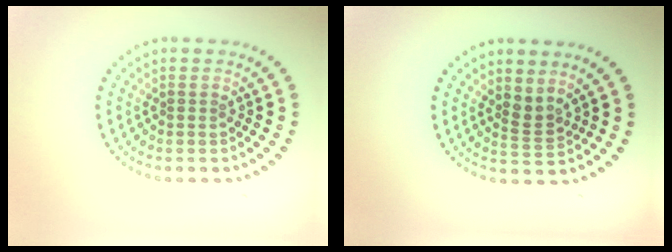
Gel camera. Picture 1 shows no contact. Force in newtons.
{"total": 1.7, "press": 1.2, "slide": 1.2}